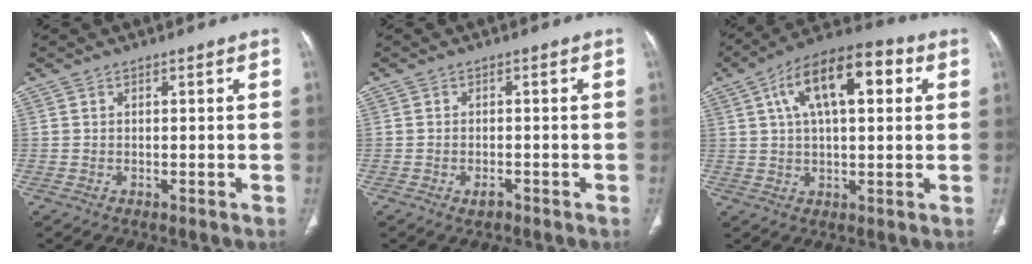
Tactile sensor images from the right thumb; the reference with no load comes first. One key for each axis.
{"total": 1.7, "fx": -1.0, "fy": 1.0, "fz": 1.0, "tx": -0.019, "ty": 0.005, "tz": -0.015}
{"total": 16.1, "fx": 5.0, "fy": 7.3, "fz": 13.5, "tx": -0.208, "ty": 0.023, "tz": 0.075}